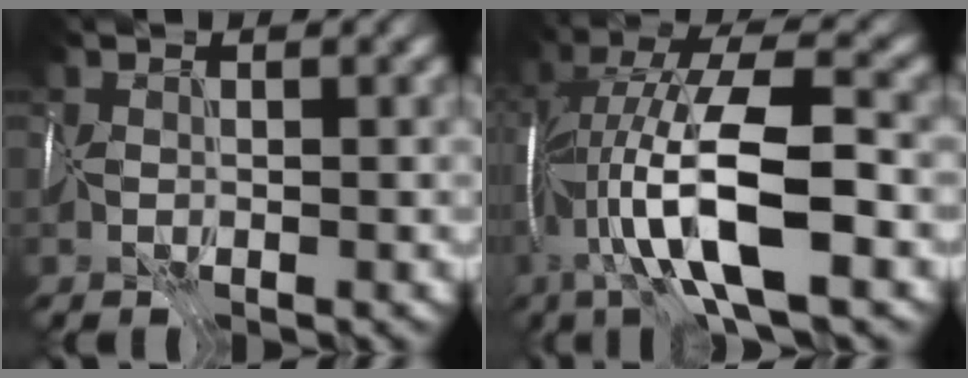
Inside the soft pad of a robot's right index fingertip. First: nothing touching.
{"total": 12.1, "force": [-2.8, 3.2, 11.3], "torque": [-0.200, 0.013, -0.057]}